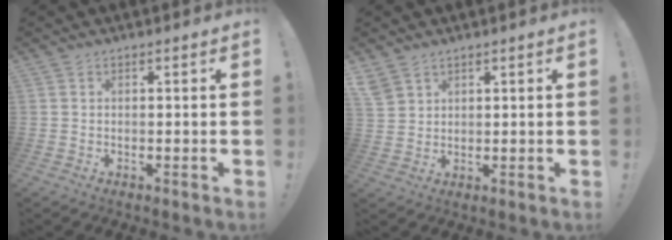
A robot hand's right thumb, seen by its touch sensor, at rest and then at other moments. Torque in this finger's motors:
{"motor_torque": [1.47, 1.60, 0.17, 0.08, 0.12]}